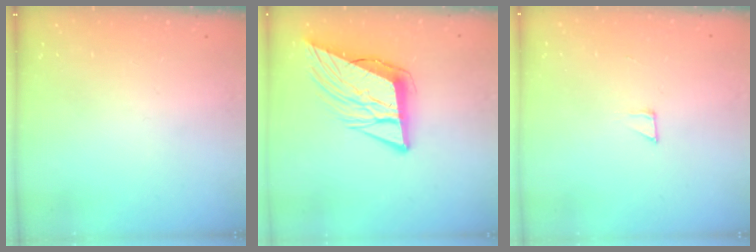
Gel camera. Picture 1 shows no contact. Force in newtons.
{"total": 13.0, "press": 12.4, "slide": 4.0}
{"total": 2.6, "press": 2.6, "slide": 0.1}